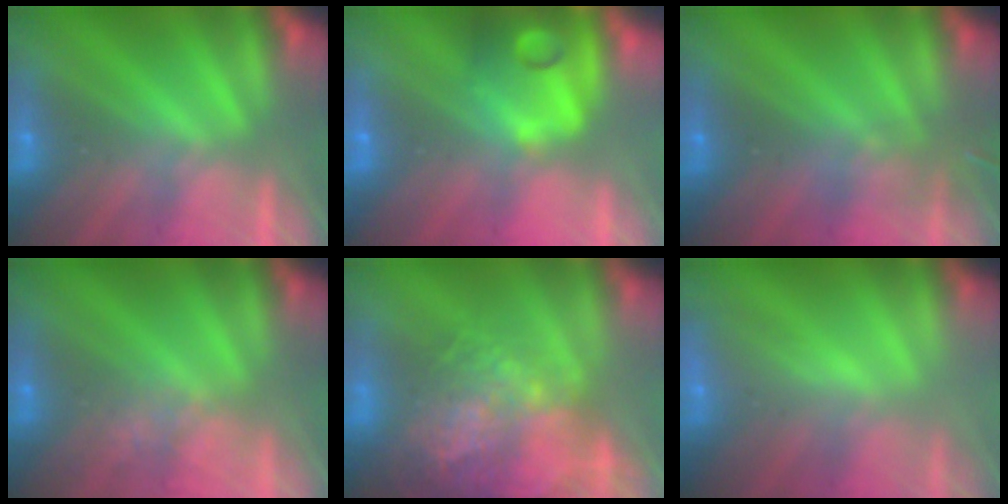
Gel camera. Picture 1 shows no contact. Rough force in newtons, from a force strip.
{"total": 8.8}
{"total": 2.7}
{"total": 2.3}
{"total": 10.8}
{"total": 2.2}